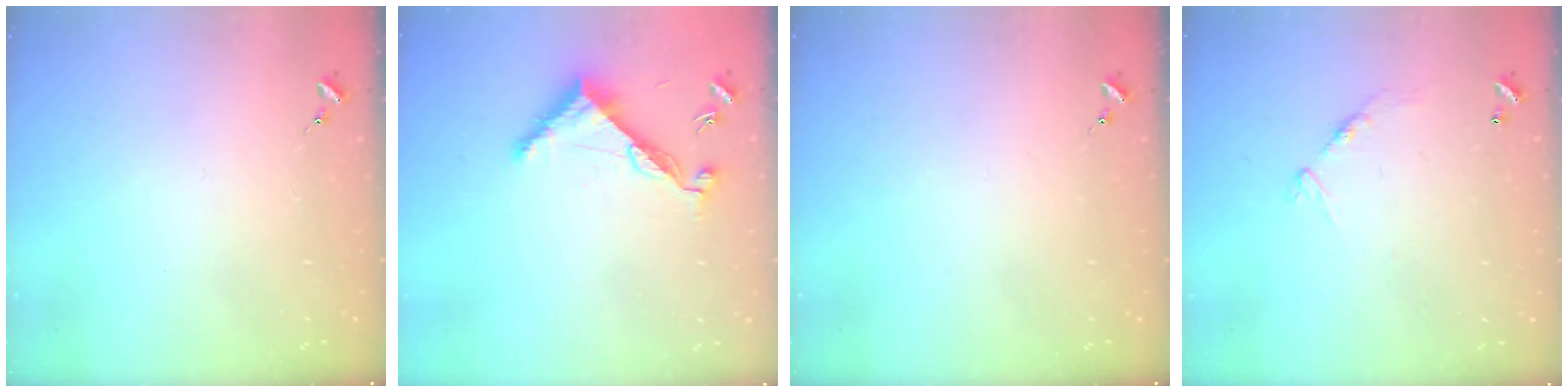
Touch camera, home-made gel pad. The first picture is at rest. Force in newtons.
{"total": 8.2, "press": 8.2, "slide": 0.6}
{"total": 0.0}
{"total": 7.3, "press": 7.2, "slide": 0.6}